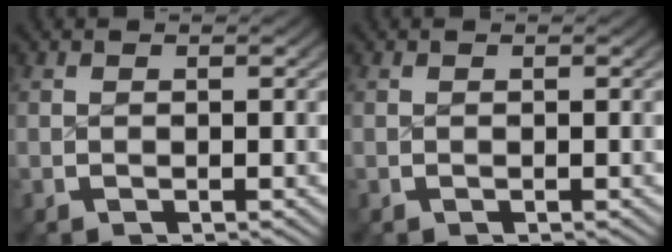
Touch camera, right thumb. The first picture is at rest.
{"total": 0.0}